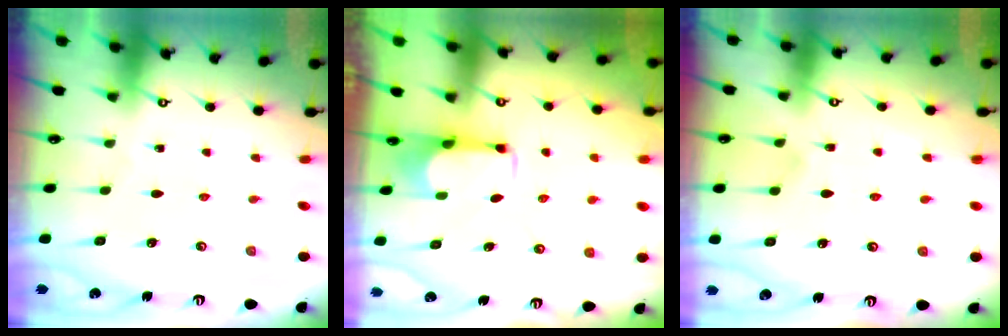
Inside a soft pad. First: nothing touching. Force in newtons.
{"total": 2.8, "press": 2.5, "slide": 1.1}
{"total": 3.1, "press": 3.1, "slide": 0.3}